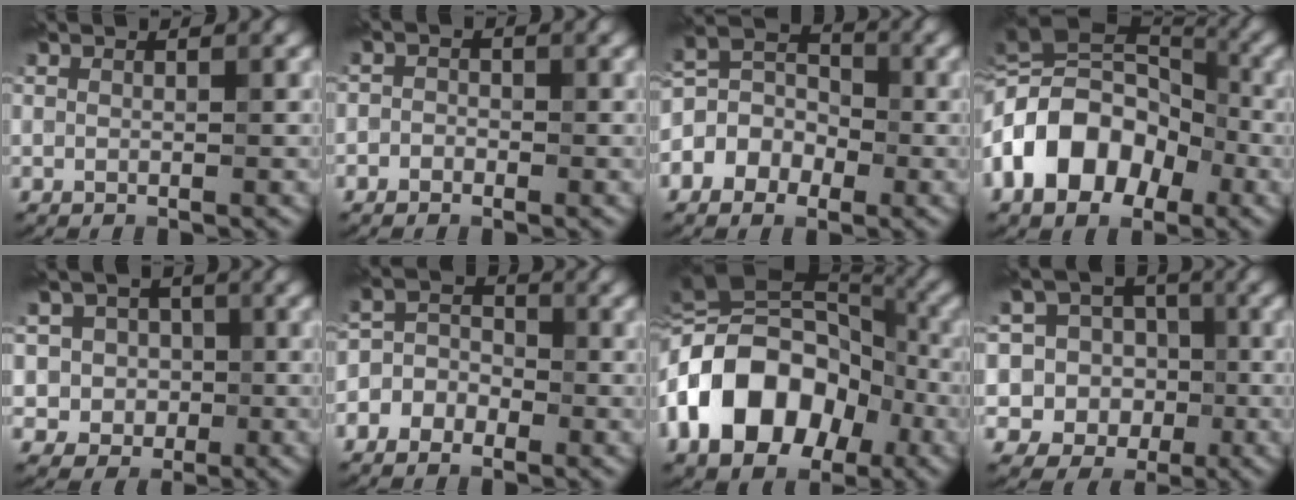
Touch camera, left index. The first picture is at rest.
{"total": 1.2, "force": [-0.6, 1.0, 0.2], "torque": [0.017, 0.001, -0.023]}
{"total": 4.9, "force": [-1.9, 3.9, 2.3], "torque": [-0.023, 0.008, -0.051]}
{"total": 13.0, "force": [-3.5, 9.1, 8.6], "torque": [-0.169, 0.014, -0.081]}
{"total": 4.9, "force": [0.4, 4.7, 1.4], "torque": [-0.015, 0.015, -0.007]}
{"total": 3.9, "force": [-1.7, 3.3, 1.3], "torque": [0.002, 0.014, -0.046]}
{"total": 15.9, "force": [-3.4, 11.5, 10.5], "torque": [-0.206, 0.007, -0.075]}
{"total": 10.3, "force": [-0.3, 9.8, 3.1], "torque": [-0.087, 0.036, -0.036]}